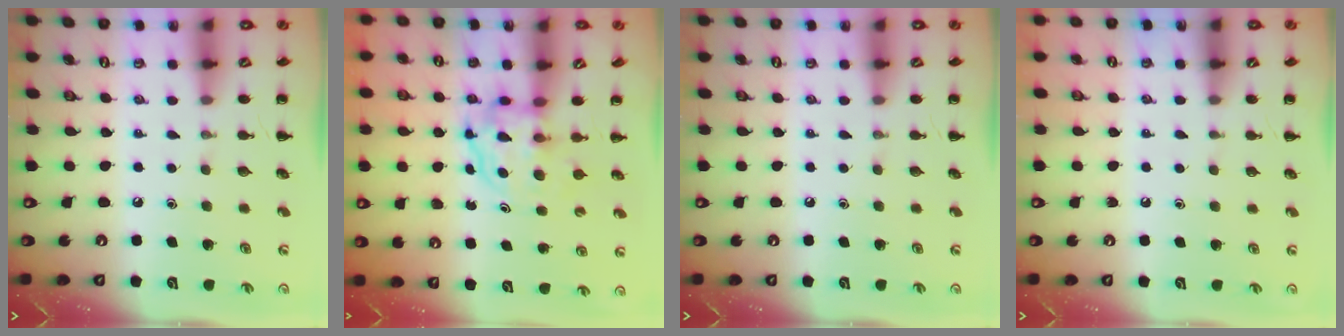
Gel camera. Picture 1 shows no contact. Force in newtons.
{"total": 3.8, "press": 3.8, "slide": 0.2}
{"total": 0.0}
{"total": 0.0}